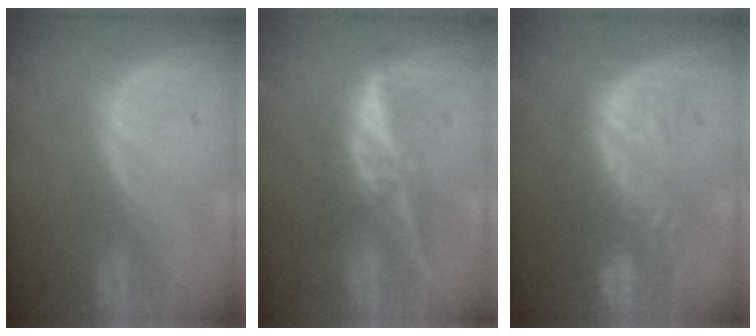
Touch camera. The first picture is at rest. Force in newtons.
{"total": 5.9, "press": 5.5, "slide": 2.0}
{"total": 9.0, "press": 8.8, "slide": 1.6}